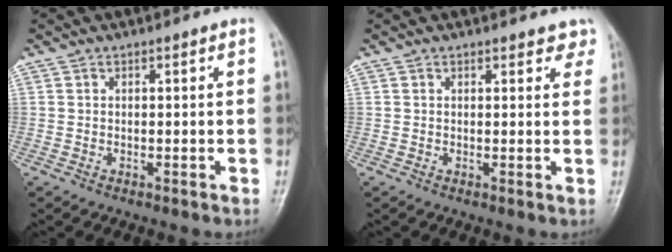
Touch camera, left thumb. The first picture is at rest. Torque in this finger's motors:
{"motor_torque": [0.01, 0.04, -0.16, -0.28, 0.03]}